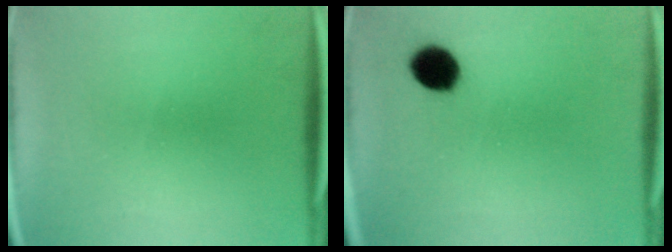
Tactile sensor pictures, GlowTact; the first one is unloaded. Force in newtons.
{"total": 6.4}